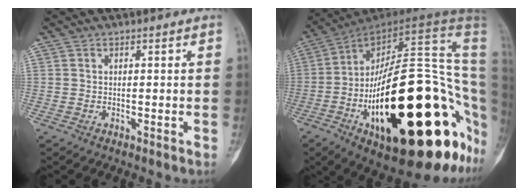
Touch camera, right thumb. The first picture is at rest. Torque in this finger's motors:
{"motor_torque": [2.05, 2.82, 2.77, 0.00, 1.05]}